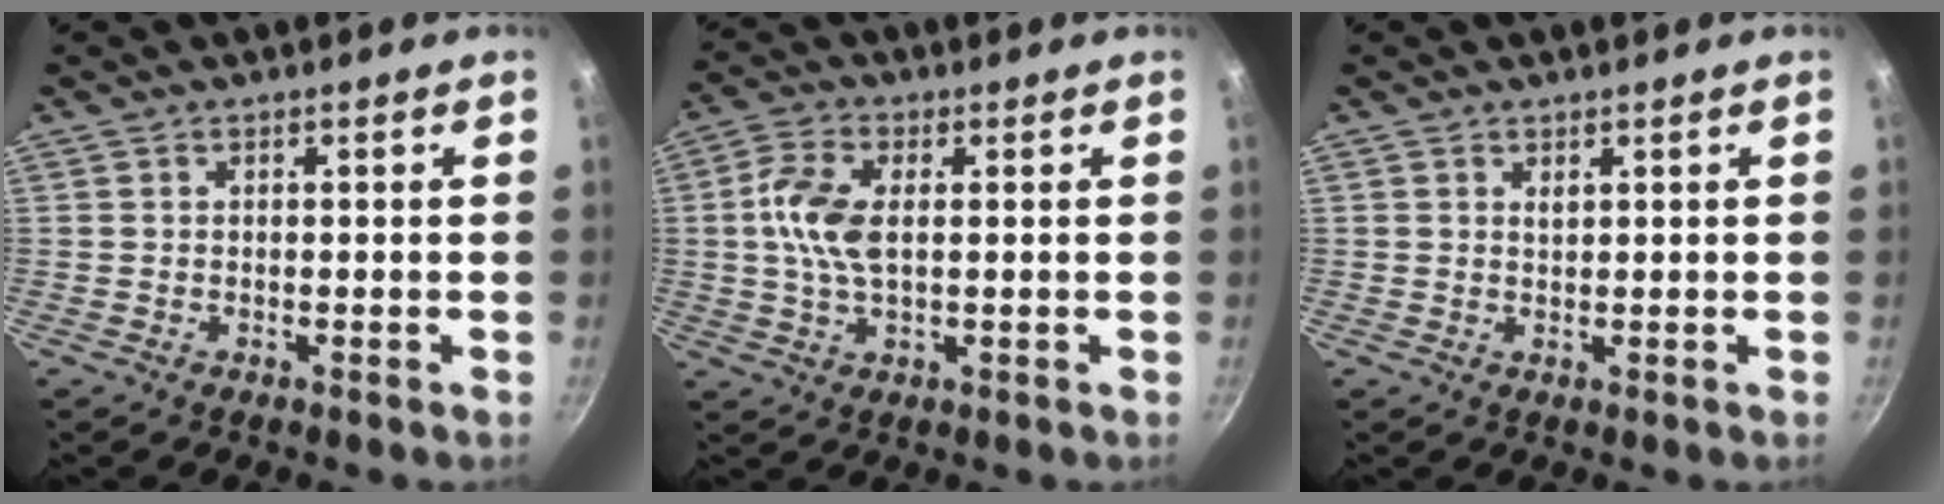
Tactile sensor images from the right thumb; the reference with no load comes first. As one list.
[{"total": 8.5, "force": [0.9, 4.6, 7.1], "torque": [-0.144, 0.012, 0.013]}, {"total": 1.0, "force": [0.6, 0.5, 0.6], "torque": [-0.008, -0.003, 0.012]}]